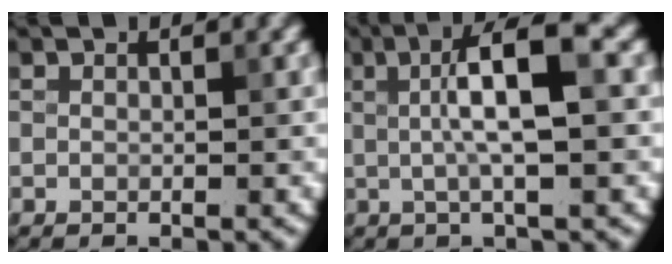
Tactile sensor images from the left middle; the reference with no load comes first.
{"total": 6.1, "force": [1.0, 1.1, 5.9], "torque": [-0.098, 0.017, 0.012]}